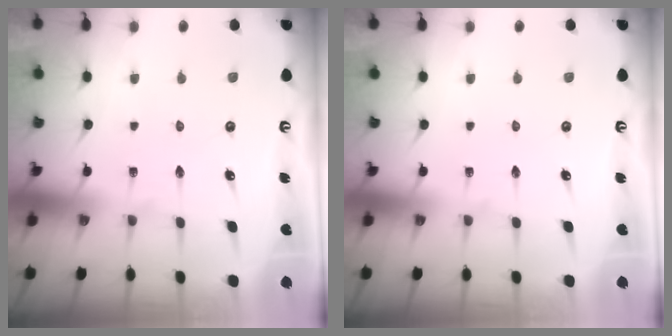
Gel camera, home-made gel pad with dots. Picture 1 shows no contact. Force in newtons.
{"total": 0.0}